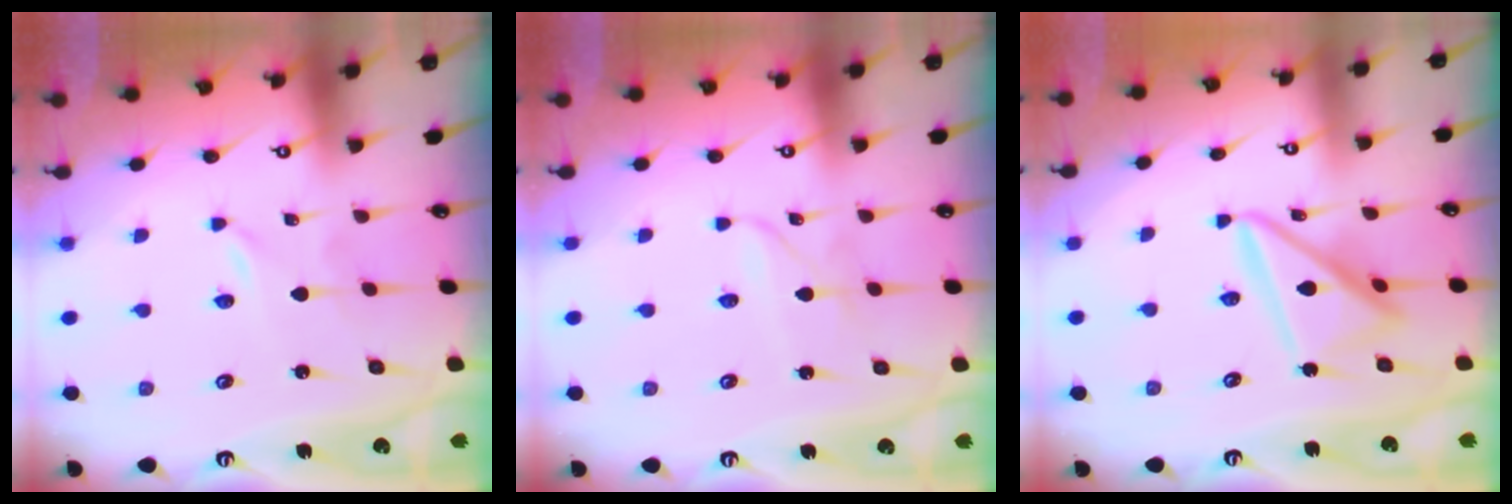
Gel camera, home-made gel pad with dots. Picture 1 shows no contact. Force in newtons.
{"total": 2.6, "press": 2.6, "slide": 0.1}
{"total": 14.3, "press": 14.2, "slide": 1.5}